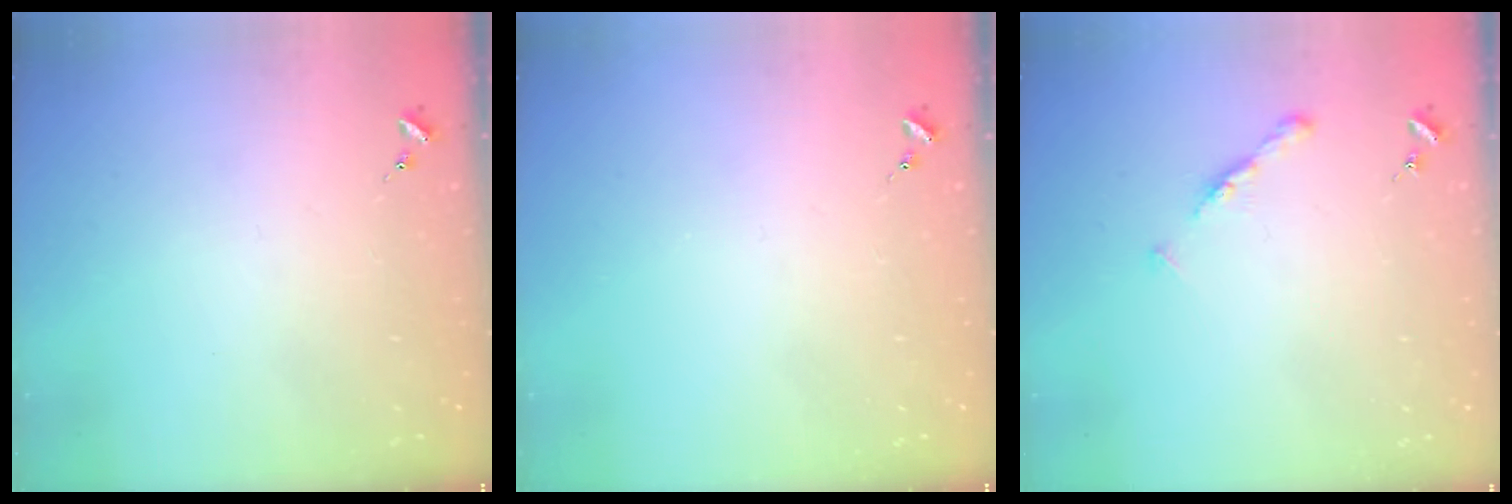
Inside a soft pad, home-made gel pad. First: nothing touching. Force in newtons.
{"total": 0.0}
{"total": 5.3, "press": 5.2, "slide": 0.6}